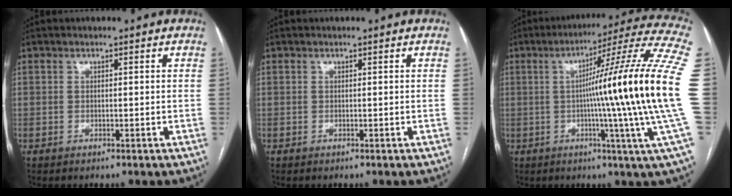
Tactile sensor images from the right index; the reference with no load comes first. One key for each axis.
{"total": 0.0}
{"total": 22.4, "fx": -0.6, "fy": -3.5, "fz": 22.1, "tx": -0.261, "ty": -0.001, "tz": -0.032}